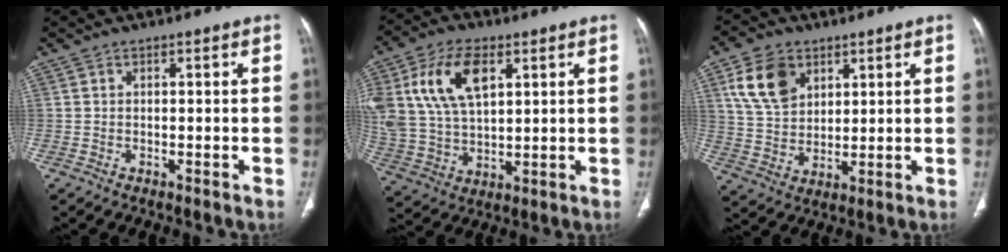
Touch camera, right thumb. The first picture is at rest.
{"total": 16.6, "force": [6.2, 9.3, 12.3], "torque": [-0.238, -0.007, 0.124]}
{"total": 11.0, "force": [5.0, 7.6, 6.1], "torque": [-0.093, -0.014, 0.104]}